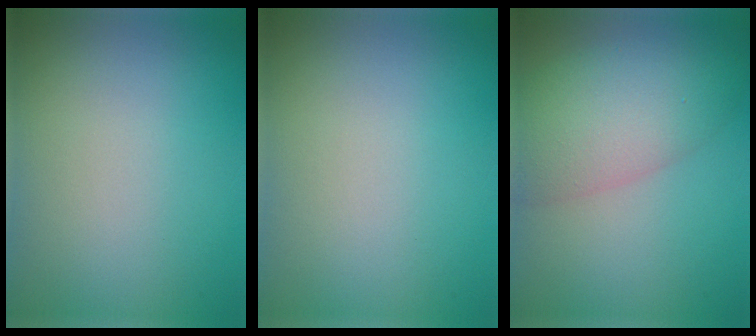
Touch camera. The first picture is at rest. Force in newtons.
{"total": 0.0}
{"total": 6.2, "press": 6.2, "slide": 0.4}